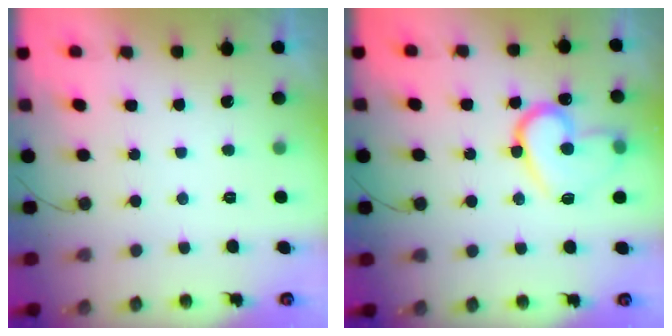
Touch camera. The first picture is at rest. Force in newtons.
{"total": 15.0, "press": 14.9, "slide": 1.4}